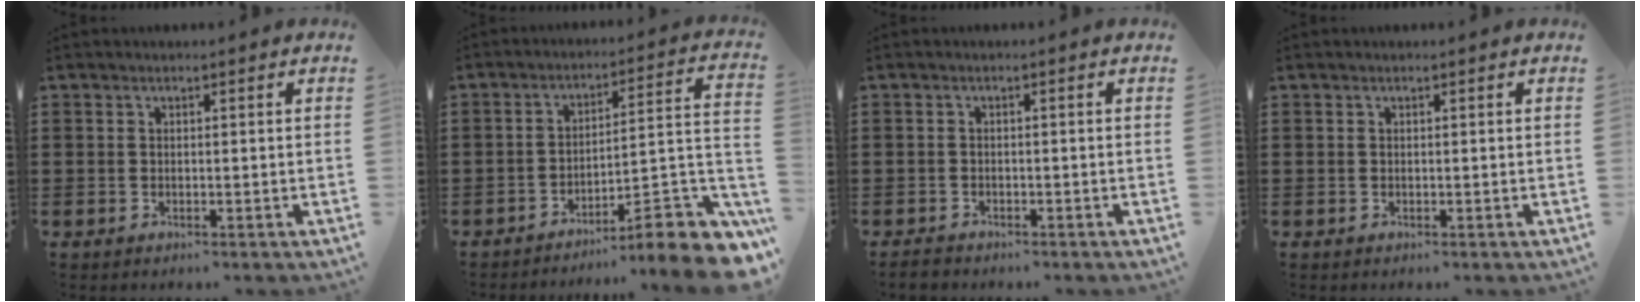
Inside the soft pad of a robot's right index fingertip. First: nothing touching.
{"total": 8.0, "force": [-5.9, 0.9, 5.3], "torque": [-0.069, -0.007, -0.115]}
{"total": 1.3, "force": [-1.2, 0.3, 0.2], "torque": [-0.006, 0.000, -0.025]}
{"total": 0.0}